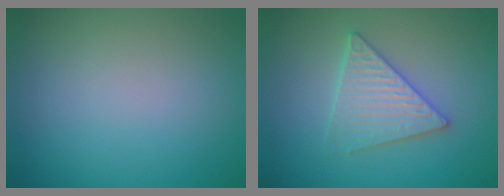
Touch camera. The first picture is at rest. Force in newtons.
{"total": 4.0, "press": 4.0, "slide": 0.5}